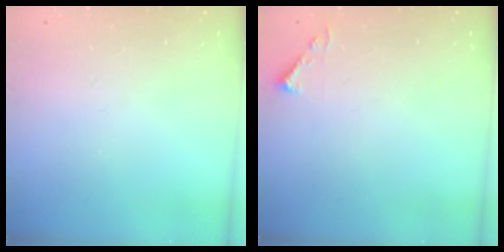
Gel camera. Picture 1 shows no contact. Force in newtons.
{"total": 3.7, "press": 3.7, "slide": 0.4}